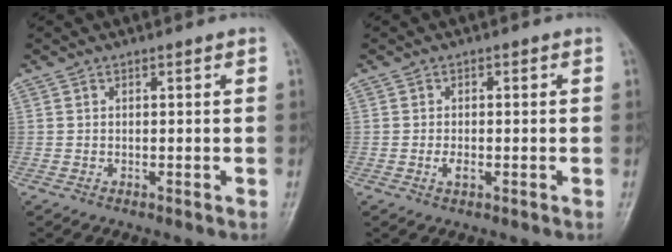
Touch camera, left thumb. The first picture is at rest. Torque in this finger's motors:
{"motor_torque": [0.36, 0.11, 0.49, 0.16, 0.00]}